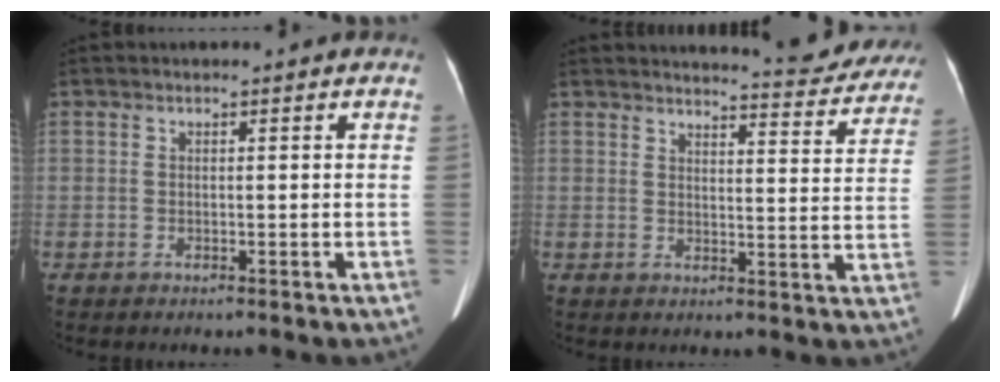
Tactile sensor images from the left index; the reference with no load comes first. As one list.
[{"total": 11.9, "force": [11.5, 1.3, 2.5], "torque": [-0.019, -0.039, 0.118]}]